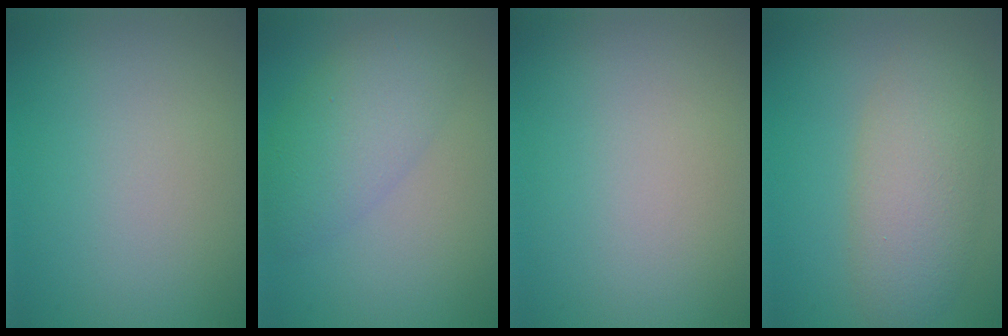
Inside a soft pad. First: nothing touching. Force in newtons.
{"total": 4.7, "press": 4.7, "slide": 0.3}
{"total": 0.0}
{"total": 5.3, "press": 5.3, "slide": 0.4}